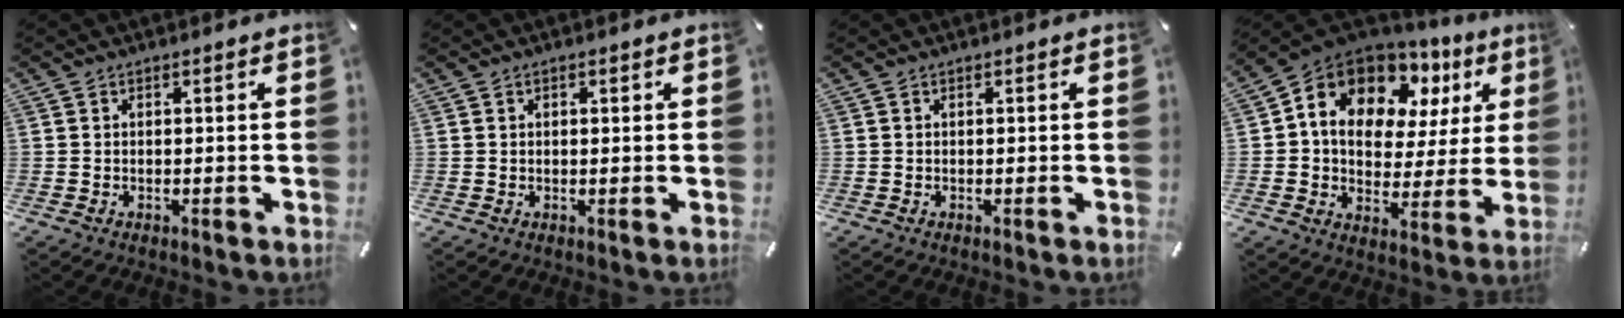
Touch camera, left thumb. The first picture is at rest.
{"total": 0.7, "force": [0.3, 0.5, 0.4], "torque": [-0.008, 0.005, 0.004]}
{"total": 0.0}
{"total": 13.8, "force": [7.3, 9.7, 6.6], "torque": [-0.120, -0.045, 0.130]}